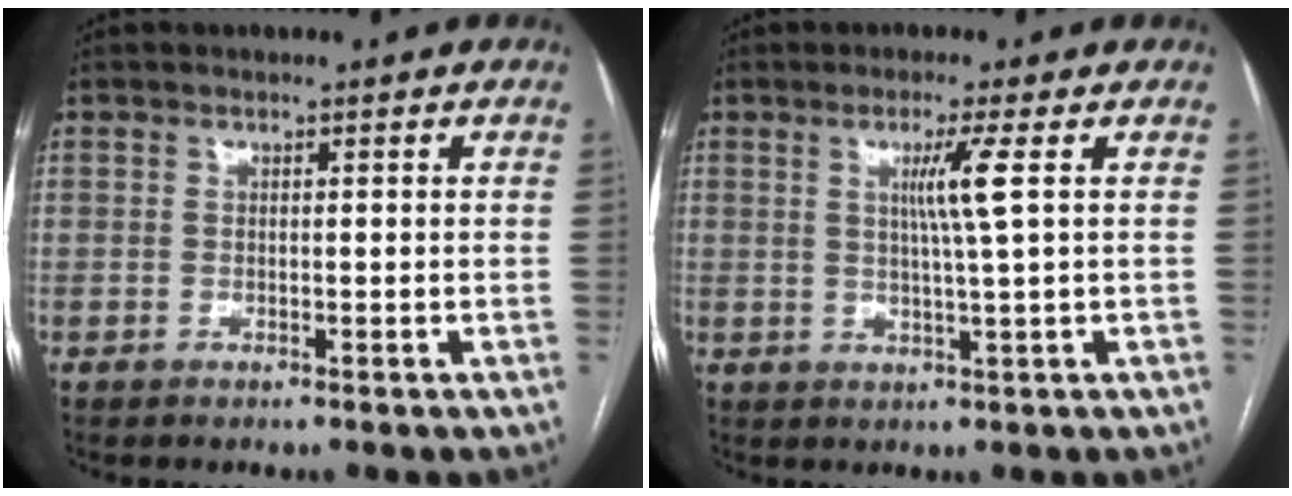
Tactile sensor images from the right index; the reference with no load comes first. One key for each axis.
{"total": 4.6, "fx": 1.2, "fy": -1.3, "fz": 4.2, "tx": -0.080, "ty": -0.005, "tz": 0.023}